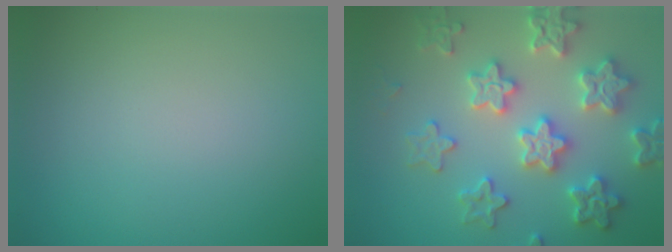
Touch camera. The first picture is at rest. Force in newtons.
{"total": 6.1, "press": 6.0, "slide": 1.3}